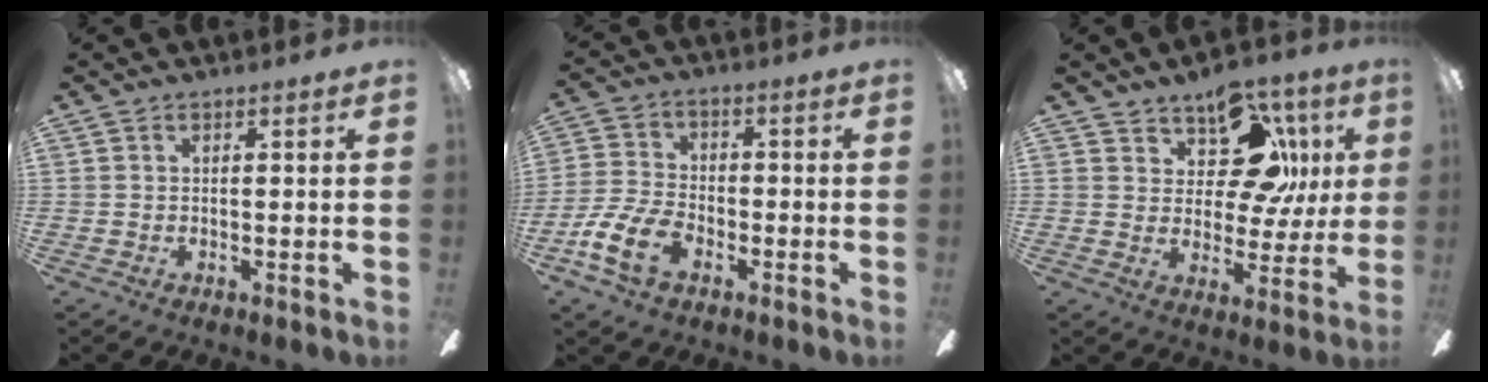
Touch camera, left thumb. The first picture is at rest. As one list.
[{"total": 11.3, "force": [-5.0, 7.2, 7.2], "torque": [-0.155, 0.024, -0.090]}, {"total": 14.2, "force": [7.3, 8.4, 8.8], "torque": [-0.134, -0.032, 0.135]}]